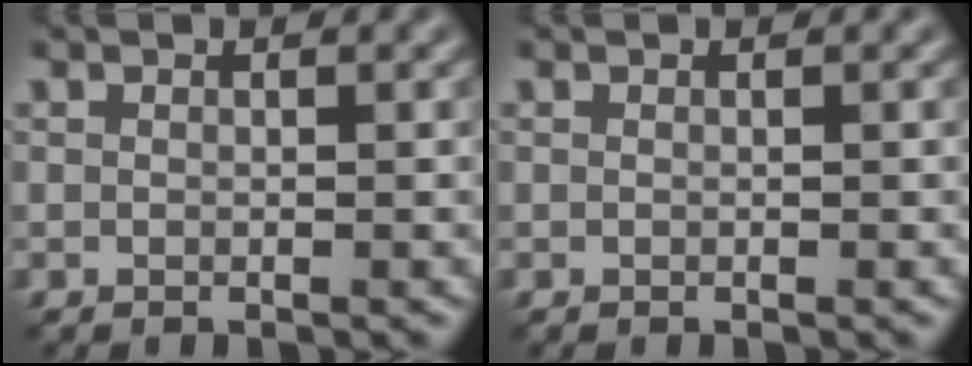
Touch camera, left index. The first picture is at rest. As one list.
[{"total": 0.0}]